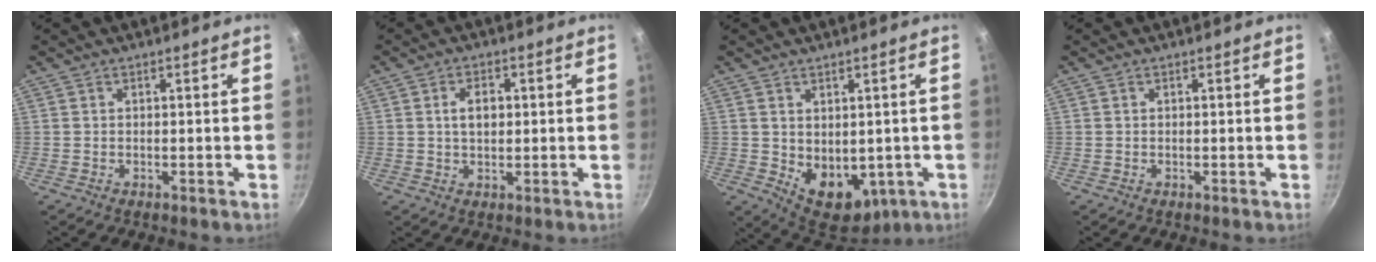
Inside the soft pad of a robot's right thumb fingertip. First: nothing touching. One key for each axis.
{"total": 4.3, "fx": 0.7, "fy": 2.8, "fz": 3.2, "tx": -0.039, "ty": 0.007, "tz": 0.011}
{"total": 10.4, "fx": -0.9, "fy": 7.3, "fz": 7.5, "tx": -0.081, "ty": -0.021, "tz": 0.012}
{"total": 0.0}